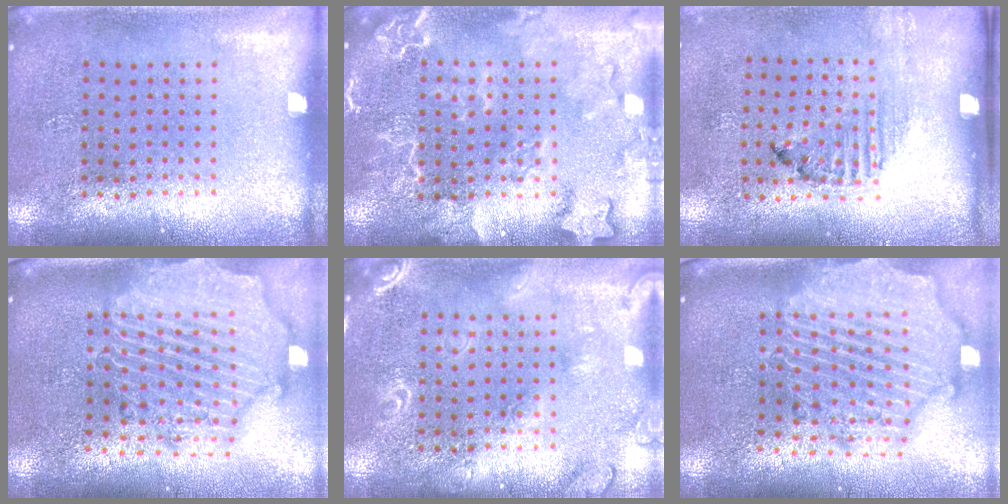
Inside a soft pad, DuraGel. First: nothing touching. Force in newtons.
{"total": 2.5, "press": 2.4, "slide": 0.4}
{"total": 1.5, "press": 1.2, "slide": 0.8}
{"total": 3.2, "press": 2.8, "slide": 1.6}
{"total": 1.8, "press": 1.8, "slide": 0.5}
{"total": 3.2, "press": 2.7, "slide": 1.7}